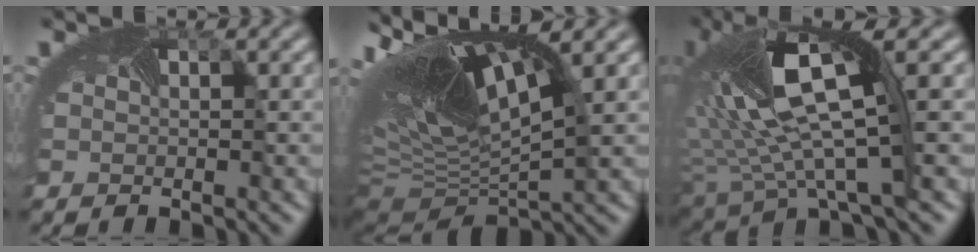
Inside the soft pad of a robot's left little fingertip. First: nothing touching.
{"total": 12.5, "force": [3.9, 4.5, 11.0], "torque": [-0.205, 0.018, 0.096]}
{"total": 9.9, "force": [0.8, 3.1, 9.3], "torque": [-0.215, -0.024, 0.031]}